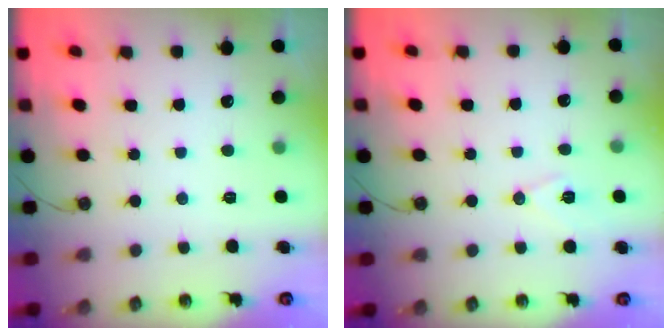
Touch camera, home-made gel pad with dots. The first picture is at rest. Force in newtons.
{"total": 7.1, "press": 6.1, "slide": 3.7}